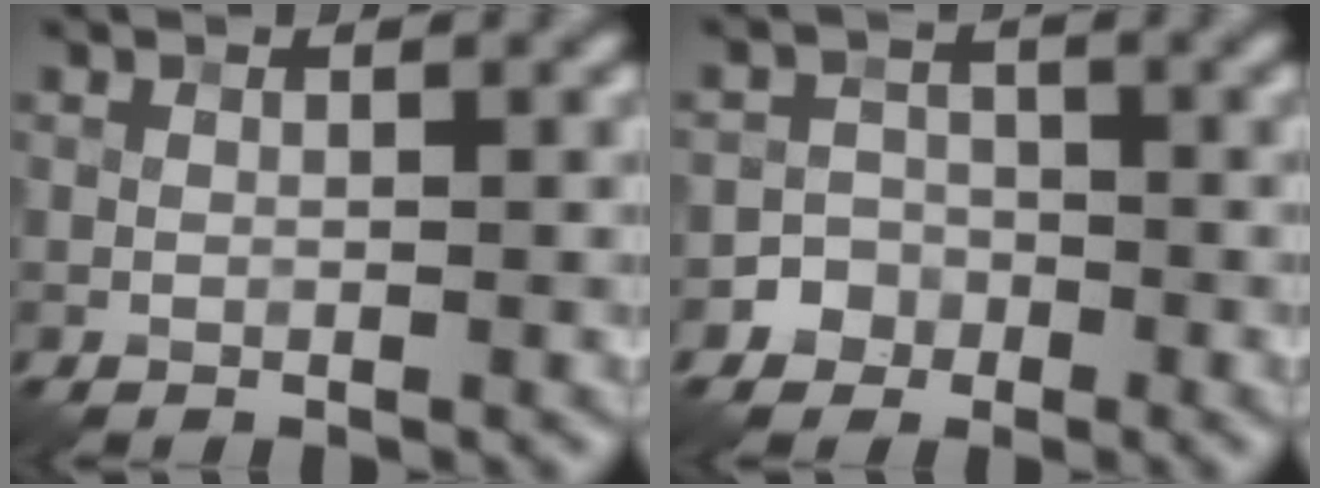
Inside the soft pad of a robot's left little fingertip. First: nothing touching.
{"total": 2.7, "force": [-1.5, 2.3, 0.0], "torque": [0.030, 0.006, -0.033]}